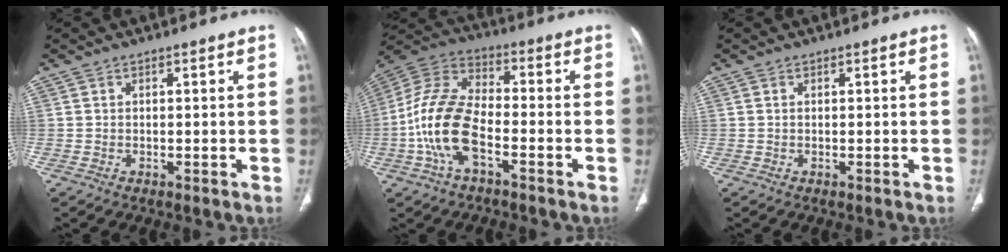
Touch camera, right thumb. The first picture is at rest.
{"total": 14.7, "force": [-4.4, 7.5, 11.8], "torque": [-0.249, 0.035, -0.089]}
{"total": 0.0}